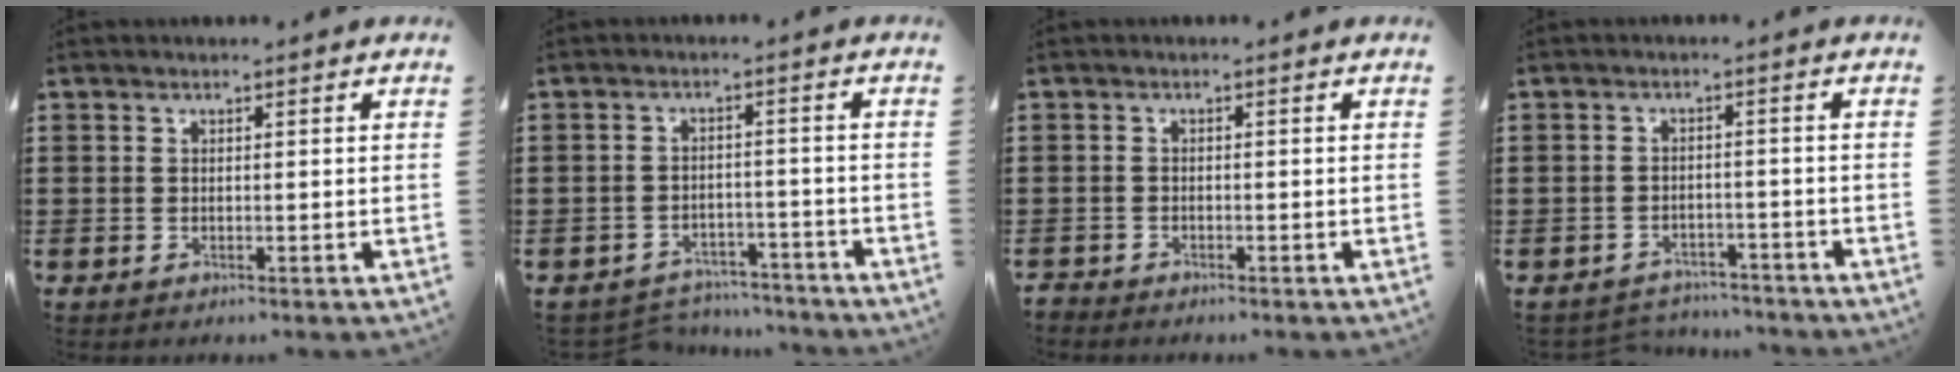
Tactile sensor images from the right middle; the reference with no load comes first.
{"total": 3.8, "force": [-3.8, 0.6, 0.0], "torque": [-0.006, 0.003, -0.081]}
{"total": 1.2, "force": [-1.2, 0.2, 0.0], "torque": [-0.004, 0.000, -0.026]}
{"total": 2.8, "force": [-2.8, 0.6, -0.2], "torque": [-0.005, 0.000, -0.061]}